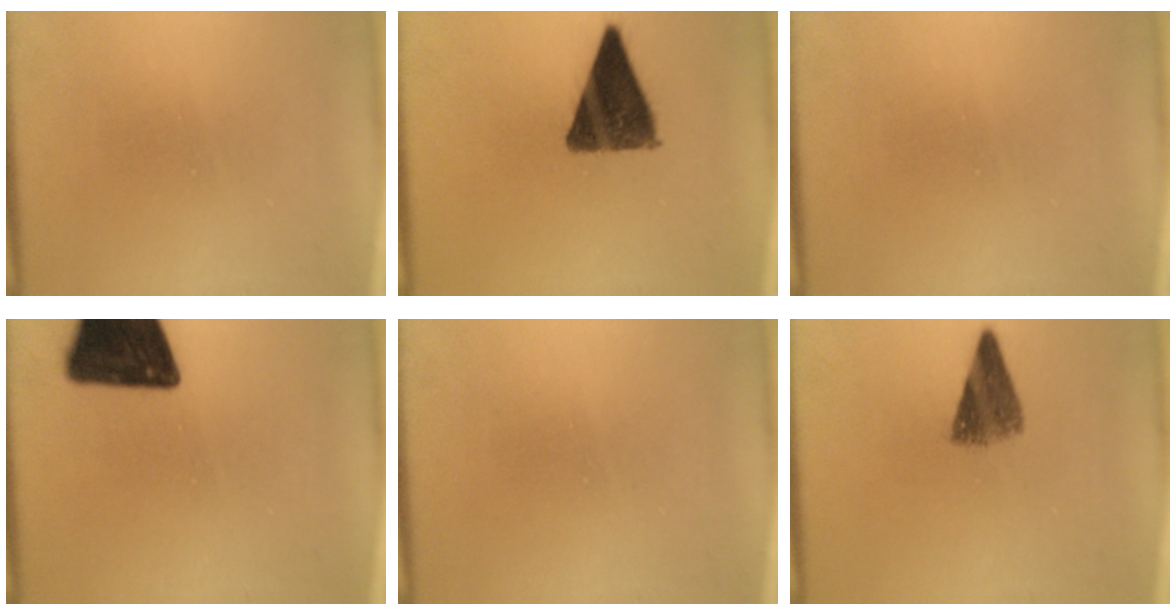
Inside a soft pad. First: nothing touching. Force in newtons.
{"total": 11.5}
{"total": 0.0}
{"total": 17.7}
{"total": 0.0}
{"total": 5.4}